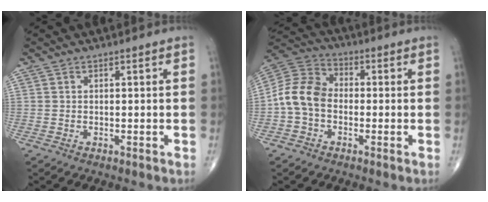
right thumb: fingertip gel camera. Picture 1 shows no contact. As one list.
[{"total": 9.8, "force": [-1.6, 7.3, 6.4], "torque": [-0.116, 0.032, -0.045]}]